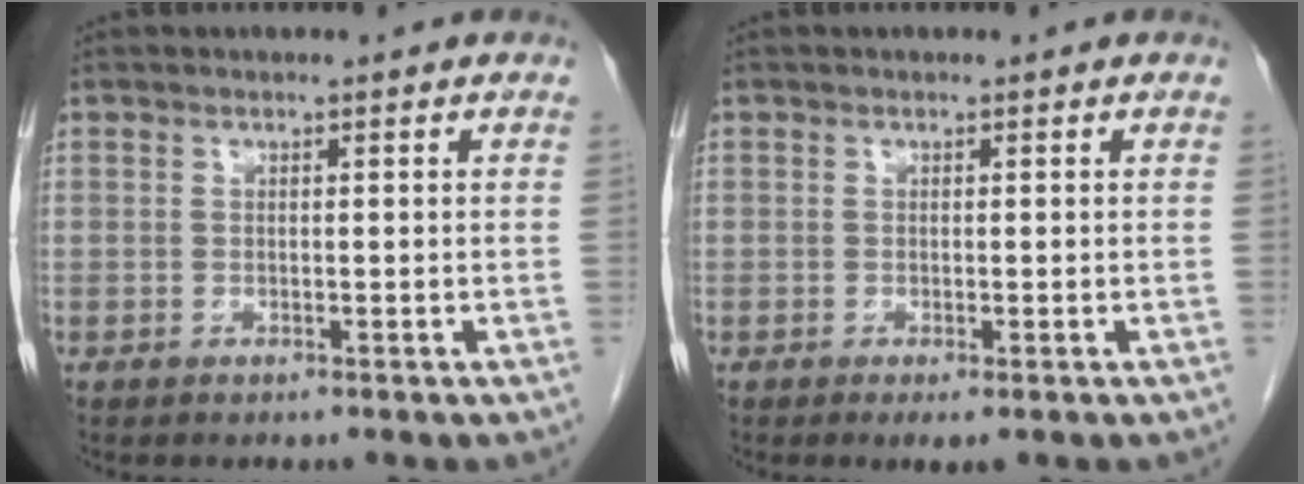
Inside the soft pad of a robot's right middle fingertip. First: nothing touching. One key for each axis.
{"total": 1.5, "fx": -0.8, "fy": 0.4, "fz": 1.2, "tx": -0.019, "ty": -0.005, "tz": -0.009}